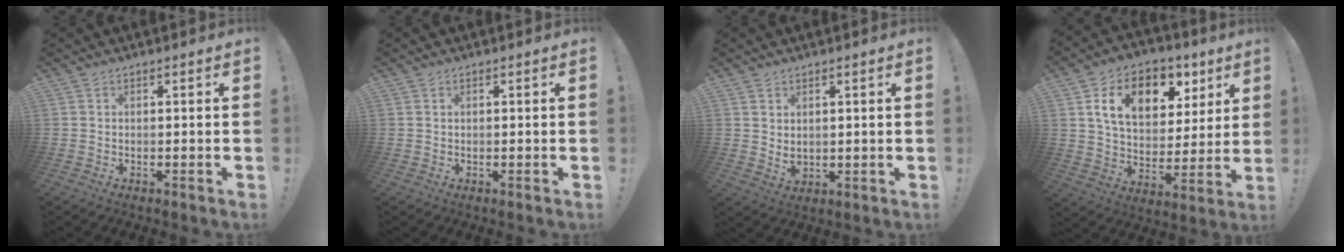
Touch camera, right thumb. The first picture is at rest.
{"total": 0.0}
{"total": 3.5, "force": [2.1, 2.2, 1.7], "torque": [-0.013, -0.020, 0.039]}
{"total": 16.3, "force": [7.7, 10.6, 9.6], "torque": [-0.144, -0.033, 0.136]}